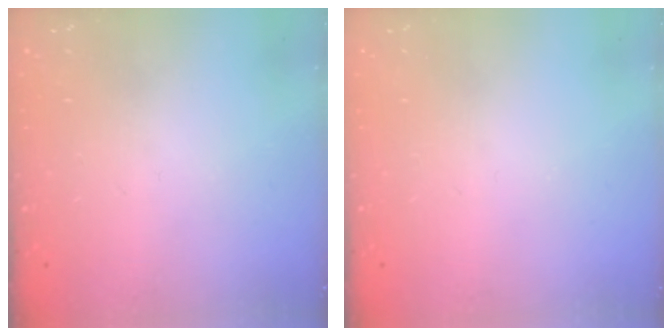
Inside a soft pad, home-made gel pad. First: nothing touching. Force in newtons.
{"total": 0.0}